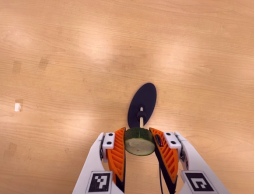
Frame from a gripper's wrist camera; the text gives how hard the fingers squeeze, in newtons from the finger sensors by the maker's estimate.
{"total": 10.6, "left": 10.1, "right": 11.1}